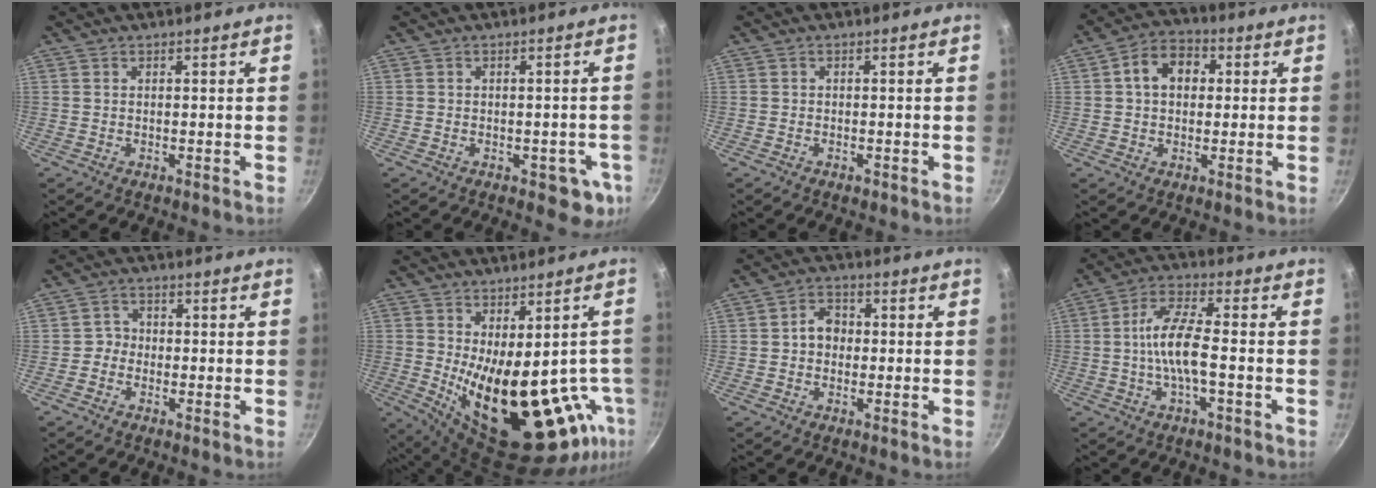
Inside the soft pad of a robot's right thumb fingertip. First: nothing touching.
{"total": 6.1, "force": [-2.1, 3.7, 4.4], "torque": [-0.020, 0.011, -0.018]}
{"total": 1.0, "force": [-0.7, 0.6, 0.5], "torque": [-0.013, 0.004, -0.011]}
{"total": 8.4, "force": [1.5, 6.2, 5.5], "torque": [-0.059, 0.019, 0.010]}
{"total": 2.4, "force": [-1.1, 2.0, 0.5], "torque": [0.009, 0.016, -0.024]}
{"total": 22.6, "force": [-4.3, 11.1, 19.2], "torque": [-0.233, -0.040, -0.027]}
{"total": 4.6, "force": [-0.2, 3.8, 2.6], "torque": [-0.014, 0.014, -0.010]}
{"total": 8.9, "force": [-1.7, 2.6, 8.3], "torque": [-0.162, 0.028, -0.043]}